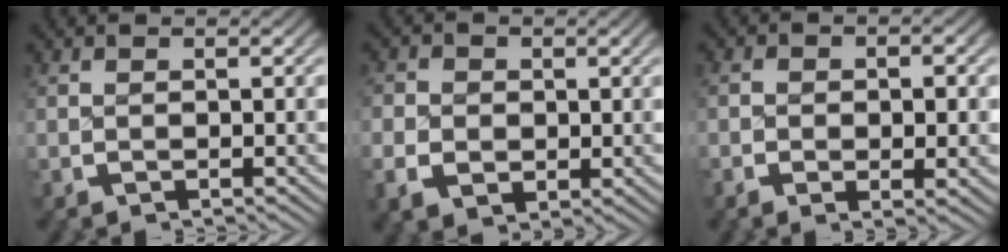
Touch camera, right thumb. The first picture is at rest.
{"total": 3.7, "force": [-0.2, 3.1, 2.0], "torque": [-0.042, -0.008, 0.004]}
{"total": 2.3, "force": [-0.4, 1.2, 1.9], "torque": [-0.032, -0.010, -0.006]}